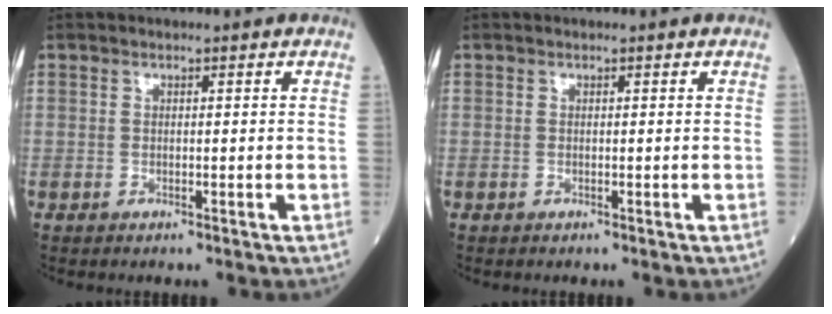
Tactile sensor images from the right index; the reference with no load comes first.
{"total": 0.0}